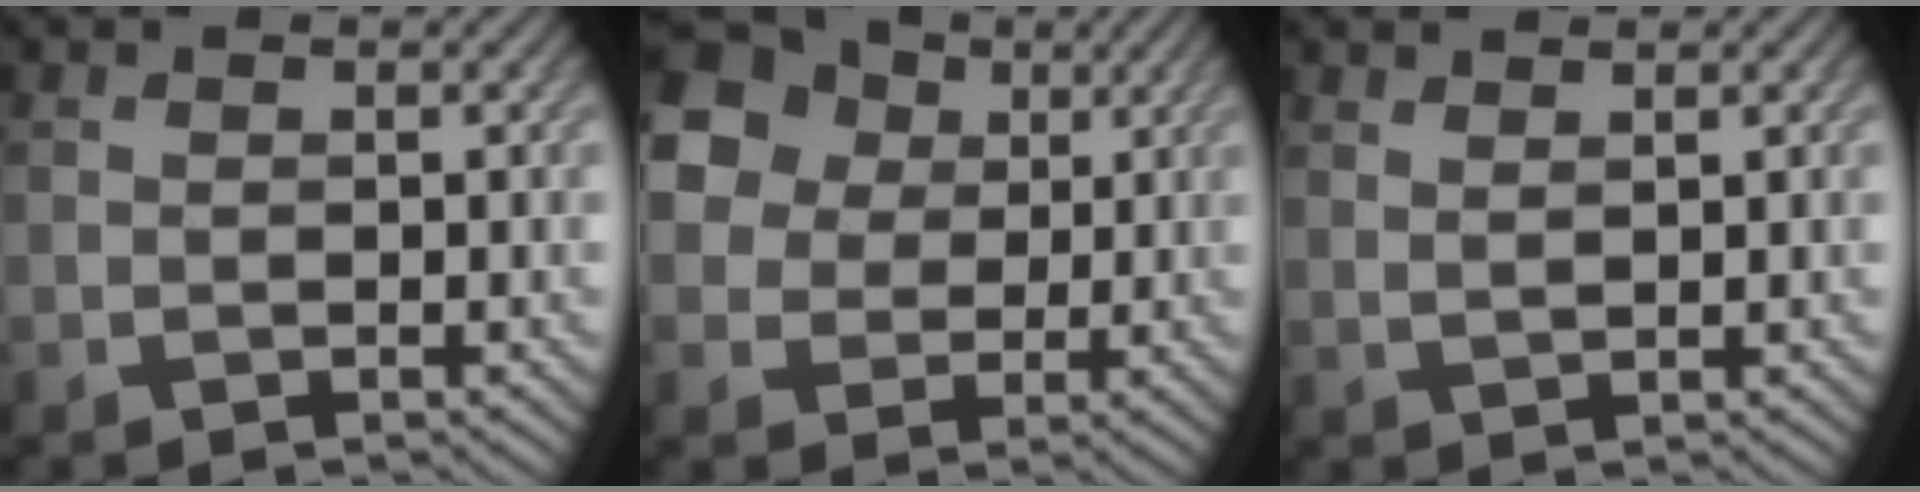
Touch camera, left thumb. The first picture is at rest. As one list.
[{"total": 17.5, "force": [6.8, 14.7, 6.8], "torque": [-0.216, 0.035, 0.109]}, {"total": 1.6, "force": [1.5, 0.0, 0.7], "torque": [-0.009, 0.001, 0.020]}]